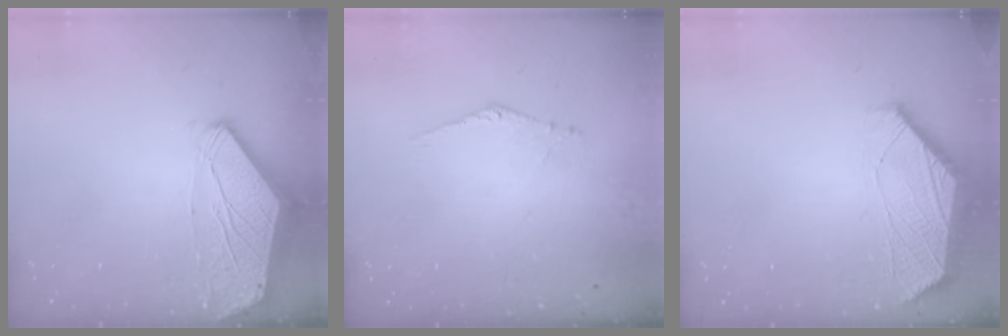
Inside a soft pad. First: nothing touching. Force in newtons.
{"total": 0.8, "press": 0.7, "slide": 0.1}
{"total": 1.8, "press": 1.8, "slide": 0.2}